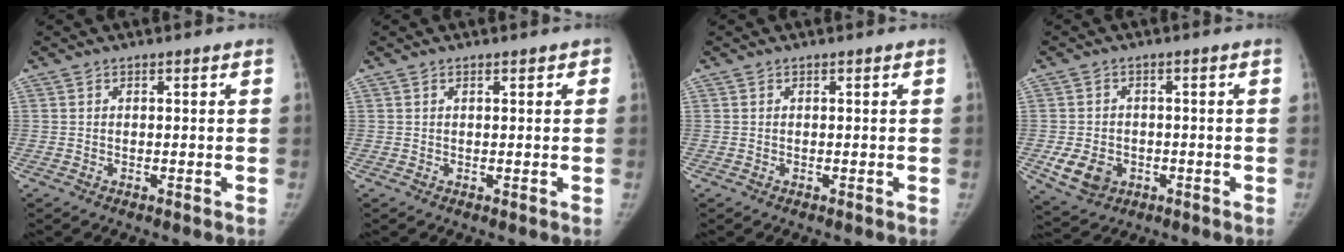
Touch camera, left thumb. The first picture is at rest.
{"total": 1.0, "force": [0.6, 0.5, 0.6], "torque": [0.000, 0.001, 0.004]}
{"total": 0.0}
{"total": 6.5, "force": [-1.9, 5.2, 3.3], "torque": [-0.049, 0.003, -0.019]}